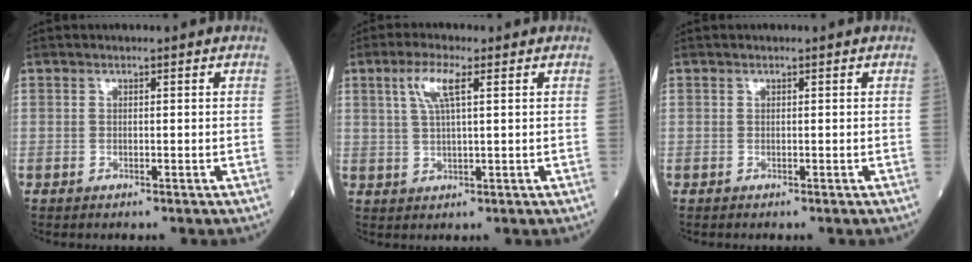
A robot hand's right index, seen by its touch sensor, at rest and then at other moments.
{"total": 5.0, "force": [2.0, 0.7, 4.5], "torque": [-0.098, 0.009, 0.042]}
{"total": 0.0}